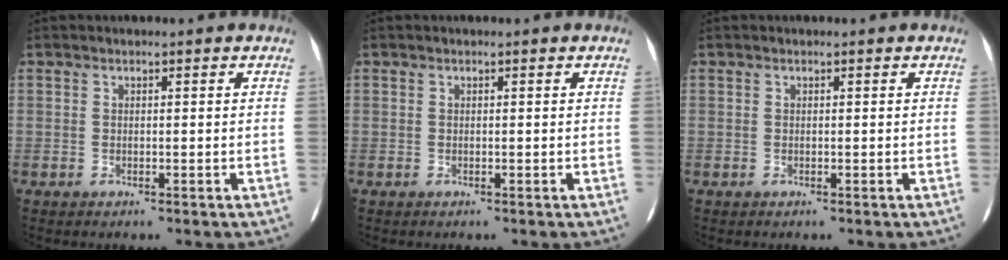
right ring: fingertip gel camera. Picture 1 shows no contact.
{"total": 0.0}
{"total": 0.0}